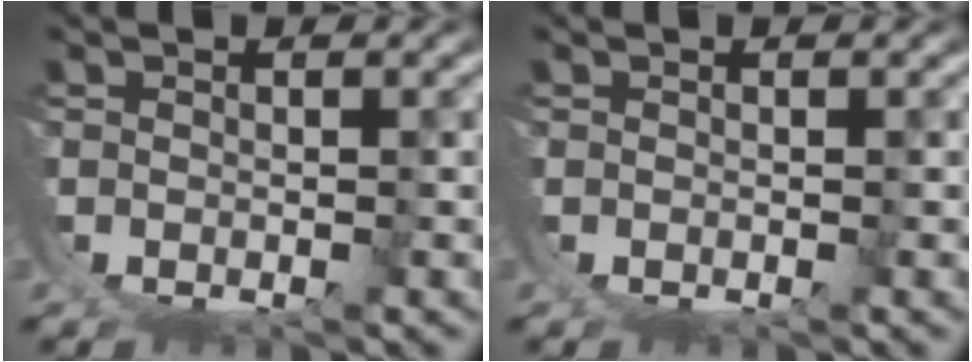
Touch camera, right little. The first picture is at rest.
{"total": 0.0}